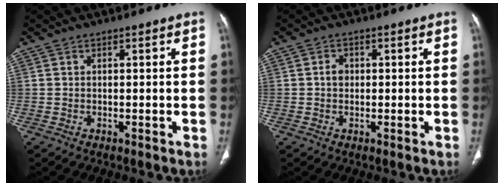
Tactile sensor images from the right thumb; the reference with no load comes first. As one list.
[{"total": 1.9, "force": [0.1, 1.6, 1.1], "torque": [-0.011, 0.006, -0.001]}]